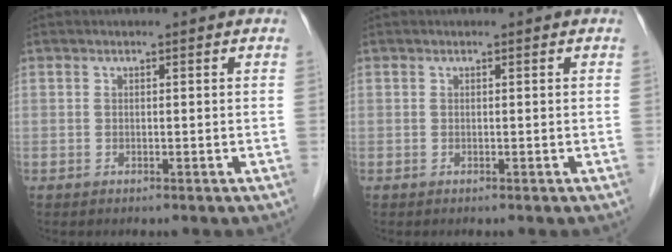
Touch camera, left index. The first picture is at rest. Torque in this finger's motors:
{"motor_torque": [0.00, 0.00, 0.01, 0.00]}